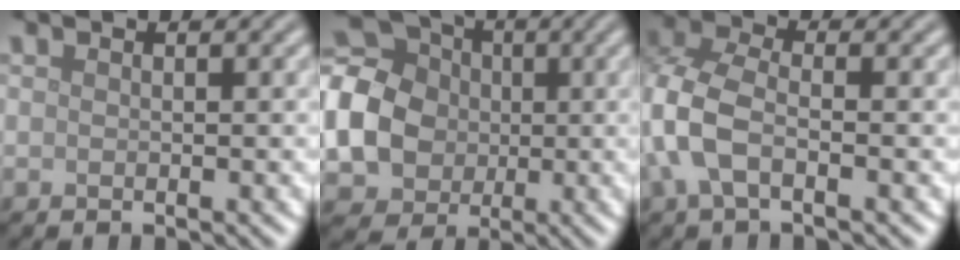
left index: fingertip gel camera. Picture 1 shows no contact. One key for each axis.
{"total": 12.5, "fx": -0.4, "fy": 10.7, "fz": 6.4, "tx": -0.162, "ty": -0.003, "tz": -0.037}
{"total": 5.4, "fx": -1.1, "fy": 3.0, "fz": 4.4, "tx": -0.117, "ty": 0.007, "tz": -0.031}